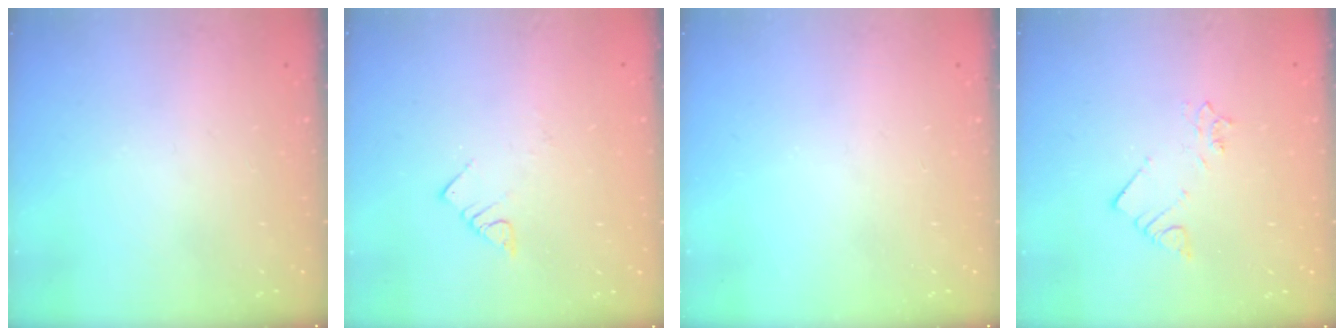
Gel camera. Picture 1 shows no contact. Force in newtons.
{"total": 4.0, "press": 3.9, "slide": 0.5}
{"total": 0.0}
{"total": 2.3, "press": 2.3, "slide": 0.3}